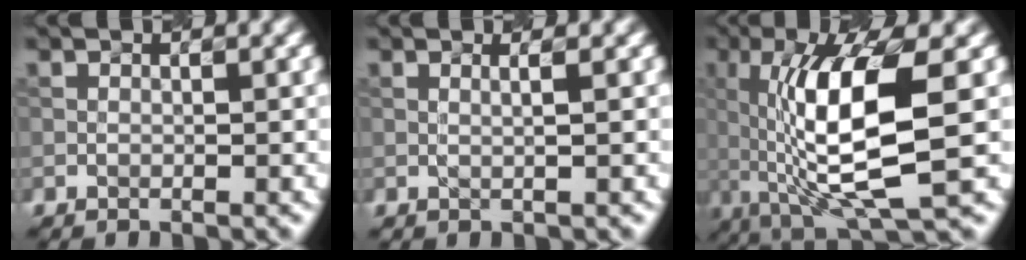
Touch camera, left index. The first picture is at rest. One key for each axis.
{"total": 1.5, "fx": 0.4, "fy": 0.6, "fz": 1.4, "tx": -0.013, "ty": 0.006, "tz": -0.008}
{"total": 10.1, "fx": -0.6, "fy": 2.7, "fz": 9.8, "tx": -0.172, "ty": 0.002, "tz": 0.002}